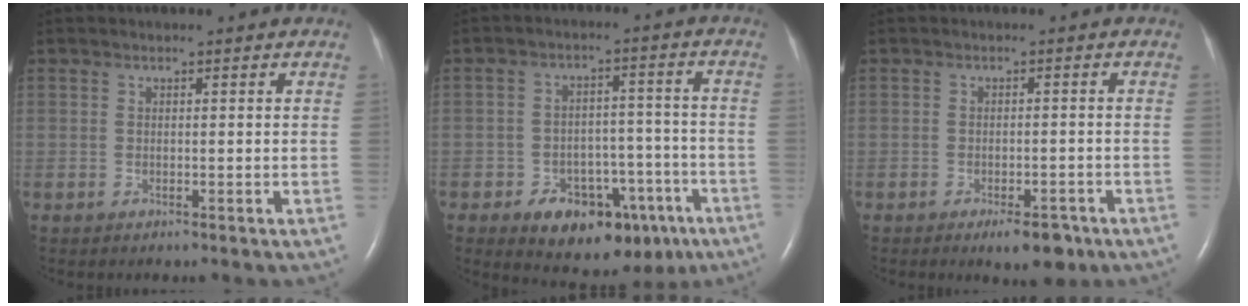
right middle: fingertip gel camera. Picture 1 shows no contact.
{"total": 12.9, "force": [-7.3, 7.2, 7.8], "torque": [-0.090, 0.025, -0.095]}
{"total": 4.4, "force": [-2.9, 1.6, 3.0], "torque": [-0.040, -0.001, -0.035]}